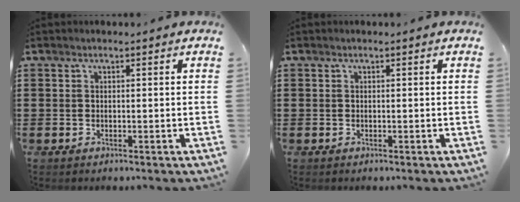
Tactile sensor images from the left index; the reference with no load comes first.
{"total": 0.0}